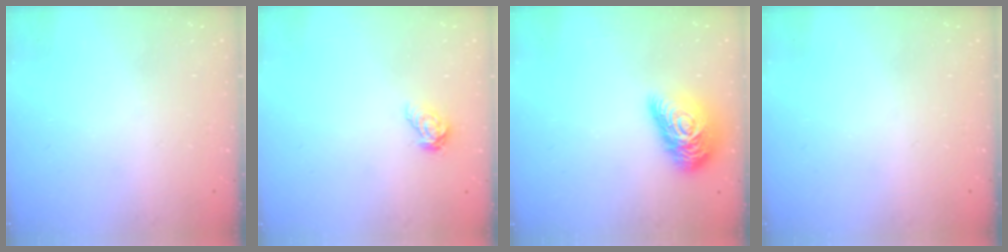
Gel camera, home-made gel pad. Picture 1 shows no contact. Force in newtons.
{"total": 6.5, "press": 6.5, "slide": 0.4}
{"total": 16.2, "press": 16.2, "slide": 0.7}
{"total": 0.0}